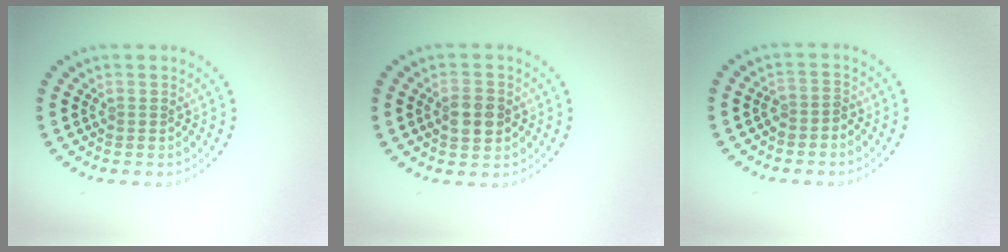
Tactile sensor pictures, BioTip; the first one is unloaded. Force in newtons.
{"total": 3.3, "press": 3.3, "slide": 0.2}
{"total": 1.6, "press": 1.2, "slide": 1.1}